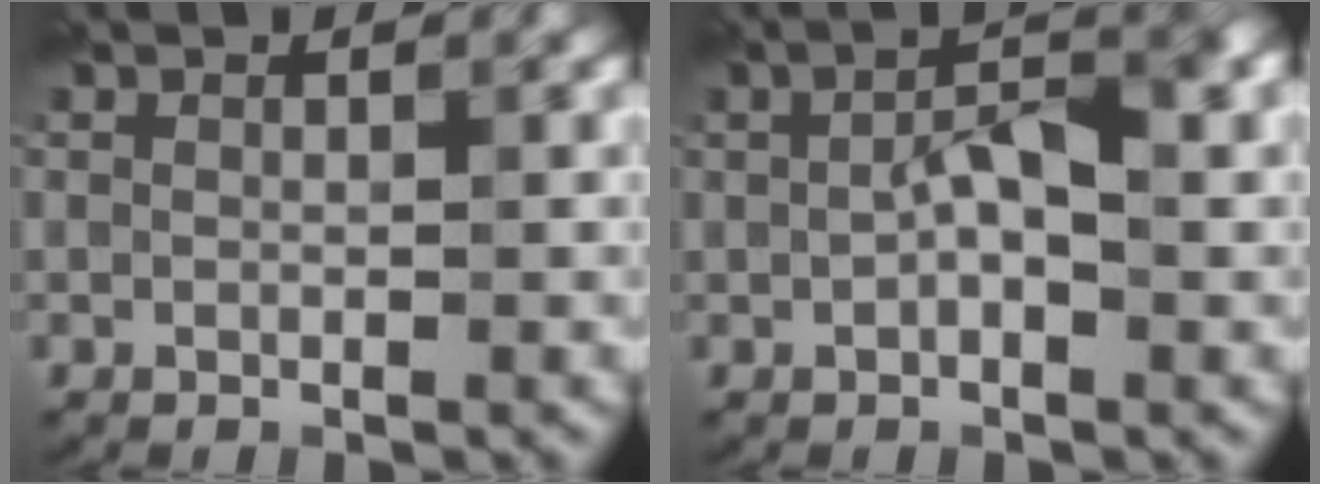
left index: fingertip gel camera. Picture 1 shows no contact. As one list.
[{"total": 4.7, "force": [0.2, 1.9, 4.3], "torque": [-0.079, 0.008, 0.001]}]